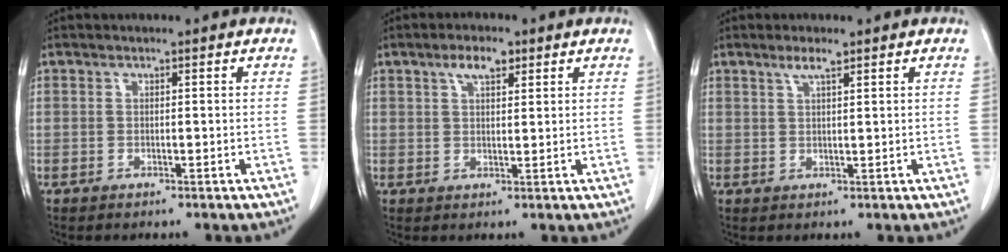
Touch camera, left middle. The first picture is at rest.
{"total": 3.7, "force": [2.2, 1.4, 2.6], "torque": [-0.051, 0.007, 0.041]}
{"total": 2.2, "force": [1.6, 0.1, 1.5], "torque": [-0.035, 0.001, 0.032]}